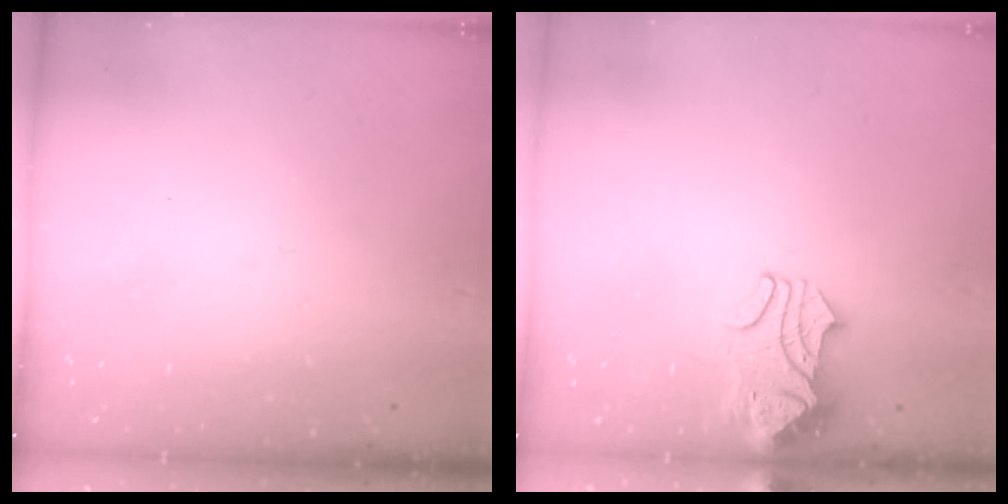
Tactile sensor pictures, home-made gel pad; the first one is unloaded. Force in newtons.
{"total": 2.3, "press": 2.2, "slide": 0.6}